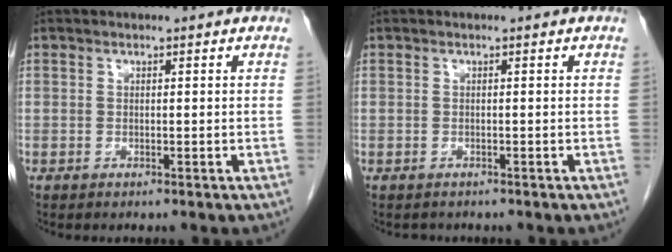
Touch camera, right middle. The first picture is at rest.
{"total": 1.1, "force": [-1.0, 0.6, 0.0], "torque": [-0.011, -0.001, -0.014]}